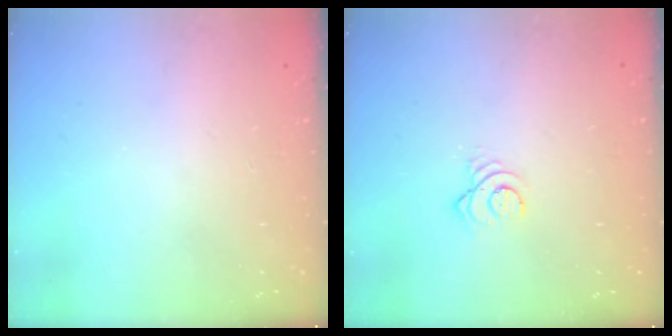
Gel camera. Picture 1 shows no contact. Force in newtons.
{"total": 3.3, "press": 3.3, "slide": 0.4}